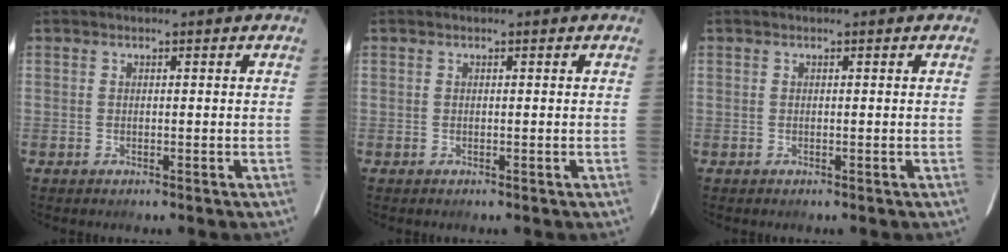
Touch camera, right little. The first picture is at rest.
{"total": 0.0}
{"total": 0.0}